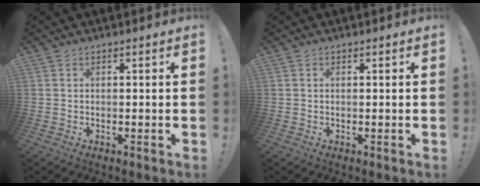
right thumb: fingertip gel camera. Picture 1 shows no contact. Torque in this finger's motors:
{"motor_torque": [-0.14, 0.06, 0.05, -0.11, 0.02]}